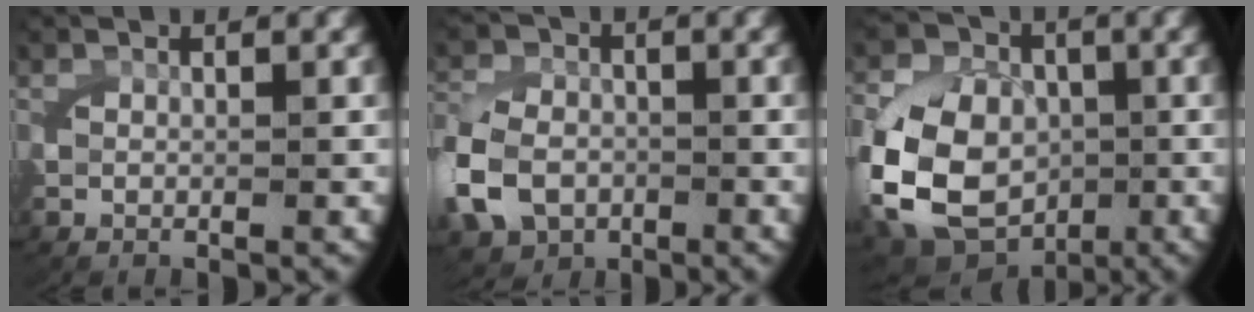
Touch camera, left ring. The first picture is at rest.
{"total": 4.9, "force": [-1.8, 4.0, 2.1], "torque": [-0.052, -0.015, -0.027]}
{"total": 12.9, "force": [-3.0, 11.0, 6.0], "torque": [-0.150, -0.046, -0.044]}